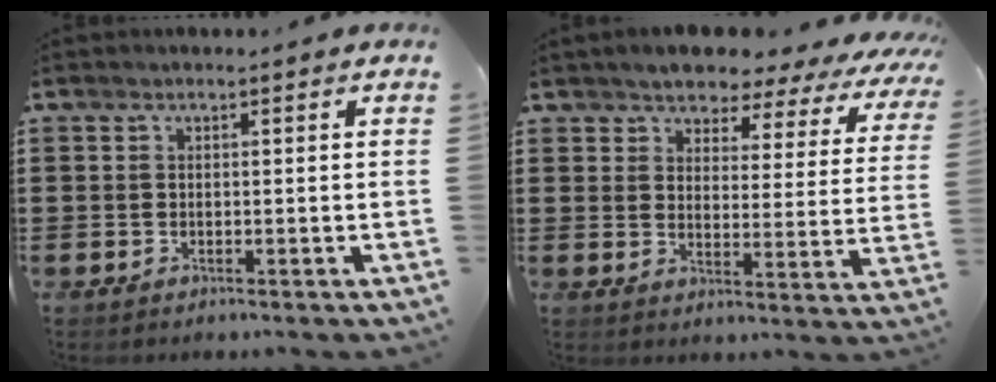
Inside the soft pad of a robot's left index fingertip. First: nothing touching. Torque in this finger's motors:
{"motor_torque": [2.14, 0.00, 1.05, 0.11]}